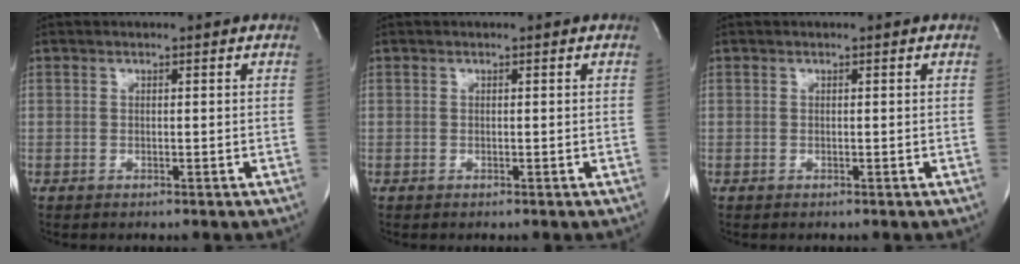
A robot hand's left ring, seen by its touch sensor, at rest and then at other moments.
{"total": 0.0}
{"total": 0.0}